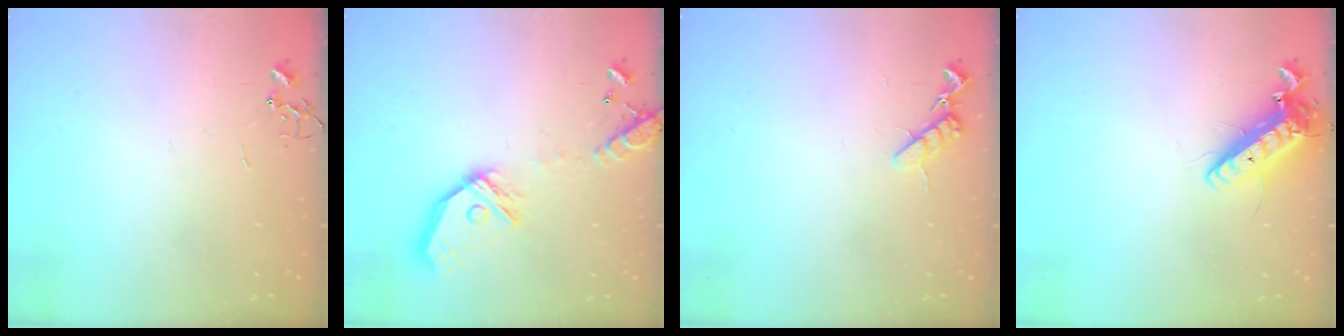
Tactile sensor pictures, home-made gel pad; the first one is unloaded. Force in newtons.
{"total": 17.0, "press": 16.8, "slide": 2.7}
{"total": 9.1, "press": 9.1, "slide": 0.6}
{"total": 14.5, "press": 14.2, "slide": 2.9}